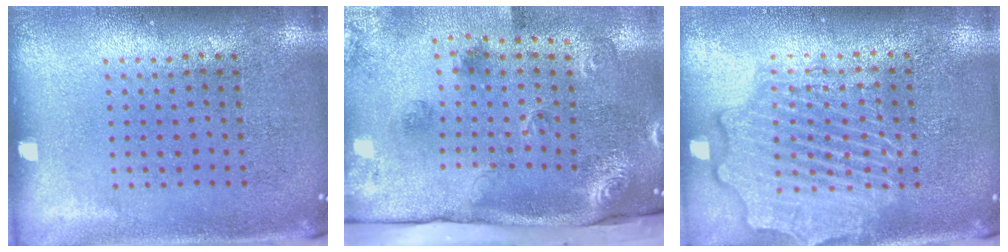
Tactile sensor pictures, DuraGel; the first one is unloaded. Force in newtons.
{"total": 3.0, "press": 2.0, "slide": 2.2}
{"total": 4.1, "press": 4.1, "slide": 0.6}